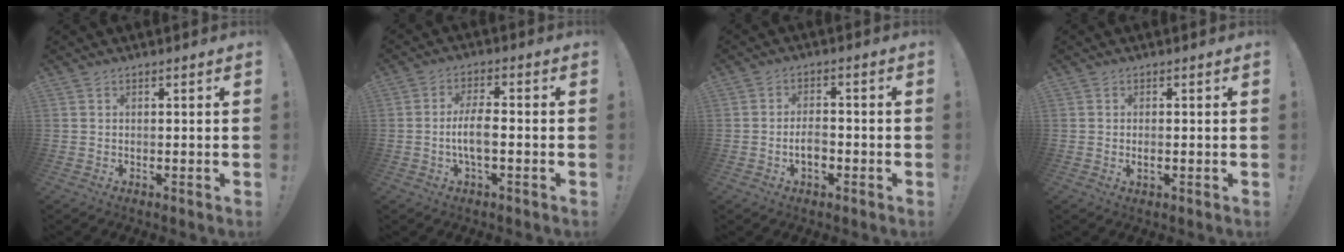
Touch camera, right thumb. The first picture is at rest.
{"total": 6.8, "force": [-1.6, 2.0, 6.3], "torque": [-0.127, 0.002, -0.032]}
{"total": 5.1, "force": [-1.8, 2.7, 3.9], "torque": [-0.064, 0.006, -0.032]}
{"total": 1.3, "force": [-0.2, 0.2, 1.3], "torque": [-0.016, -0.003, -0.006]}